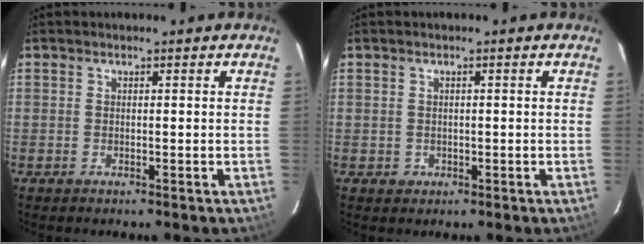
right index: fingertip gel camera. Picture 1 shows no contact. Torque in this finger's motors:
{"motor_torque": [-0.11, 0.18, -0.34, -0.21]}